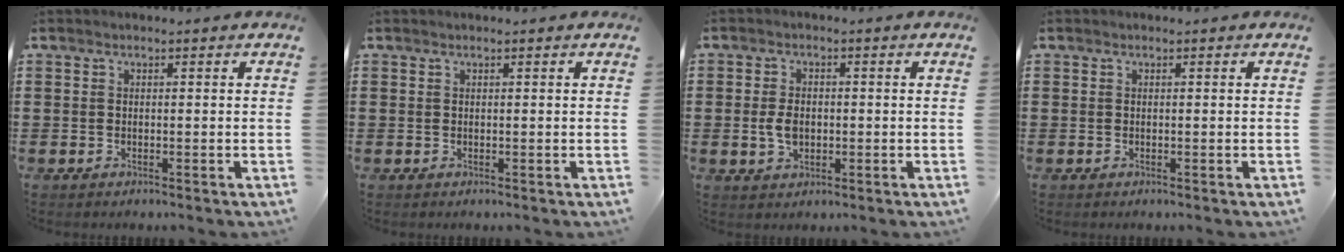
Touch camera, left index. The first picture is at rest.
{"total": 0.0}
{"total": 3.9, "force": [-0.3, 2.5, 3.0], "torque": [-0.073, 0.001, -0.010]}
{"total": 0.0}